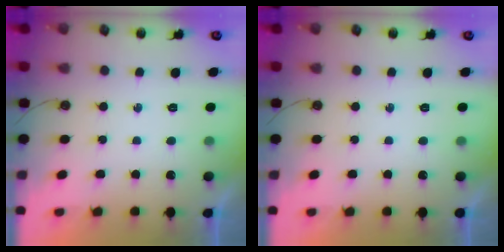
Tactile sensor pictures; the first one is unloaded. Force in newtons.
{"total": 0.0}